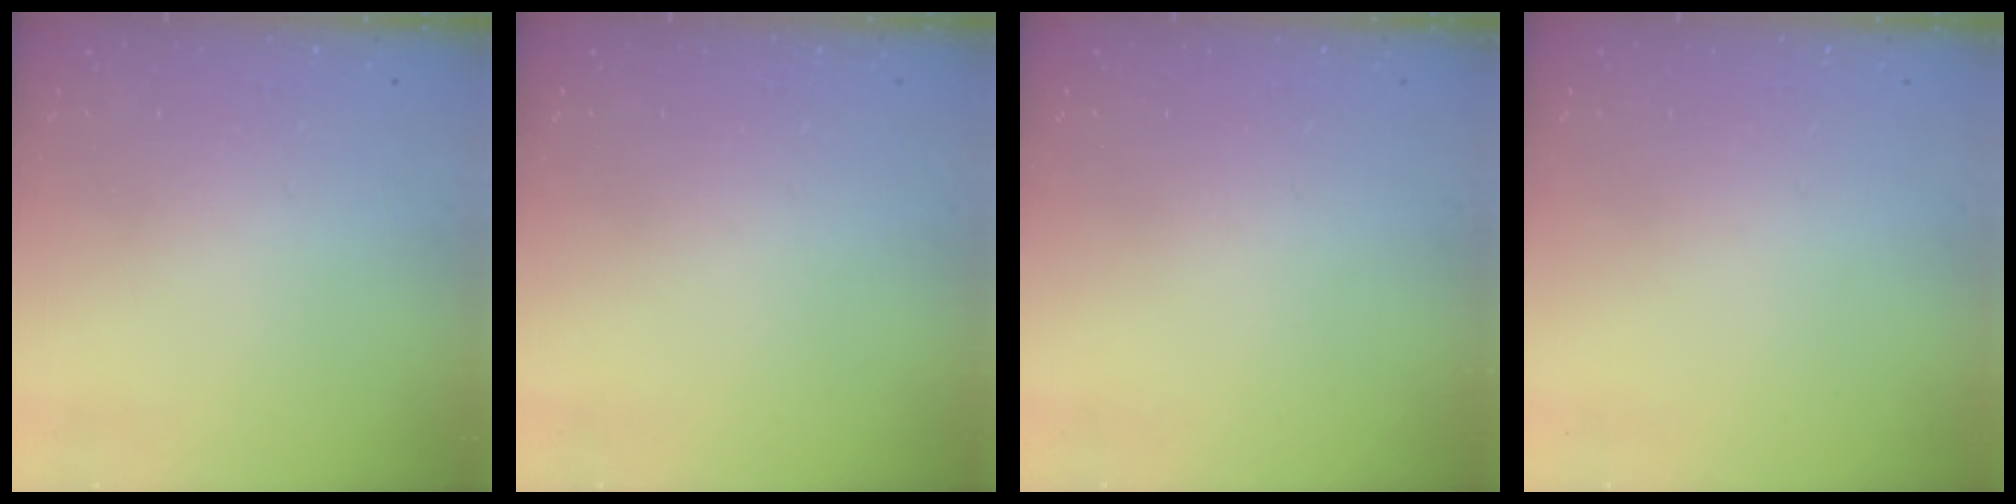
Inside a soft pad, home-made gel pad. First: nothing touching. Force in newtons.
{"total": 0.0}
{"total": 0.0}
{"total": 0.0}